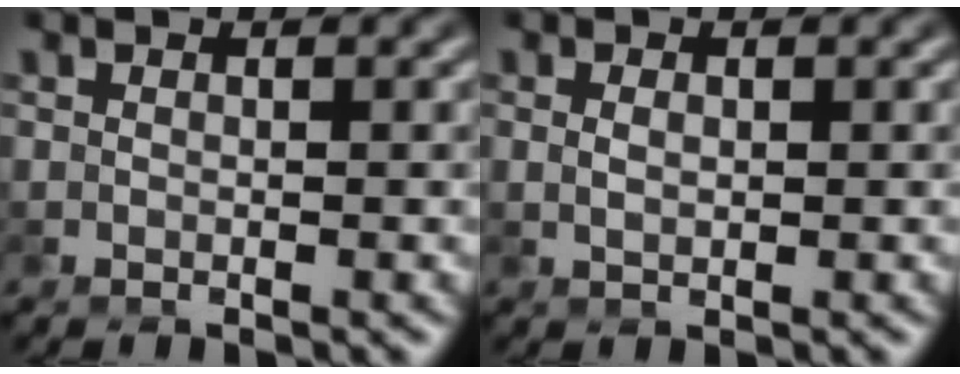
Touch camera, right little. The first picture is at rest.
{"total": 0.9, "force": [-0.2, 0.4, 0.8], "torque": [-0.016, -0.003, -0.002]}